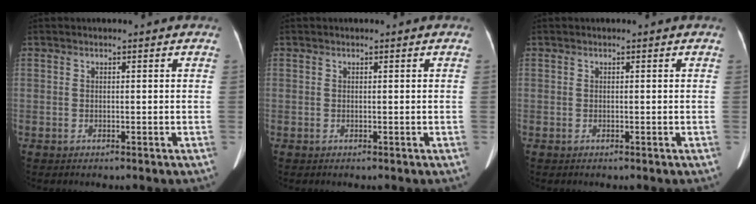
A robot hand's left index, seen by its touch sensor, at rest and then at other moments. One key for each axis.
{"total": 0.0}
{"total": 0.0}